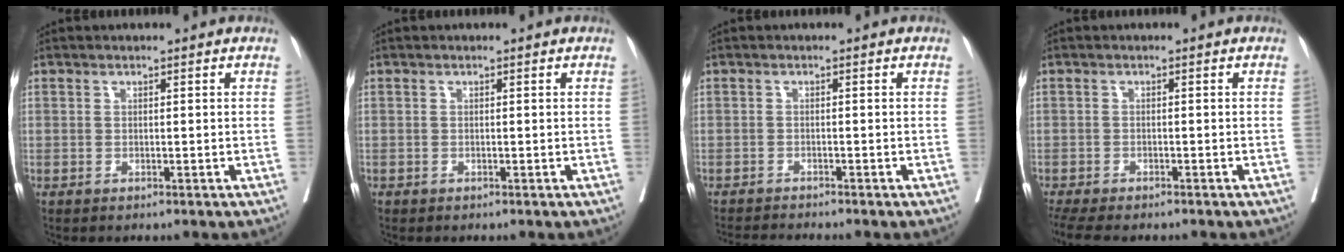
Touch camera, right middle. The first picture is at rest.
{"total": 0.0}
{"total": 3.2, "force": [-3.0, -1.0, 0.6], "torque": [-0.006, -0.015, -0.051]}
{"total": 7.7, "force": [-6.3, 2.1, 3.9], "torque": [-0.065, -0.008, -0.097]}